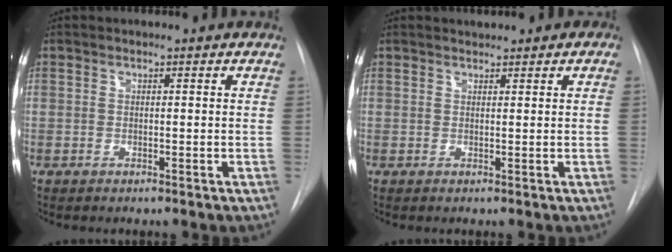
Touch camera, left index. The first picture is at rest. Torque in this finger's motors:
{"motor_torque": [0.43, -0.60, 0.07, -0.01]}